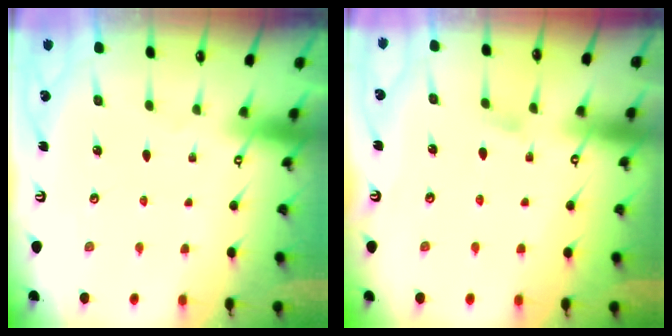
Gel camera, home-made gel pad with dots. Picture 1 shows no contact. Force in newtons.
{"total": 3.6, "press": 3.6, "slide": 0.5}